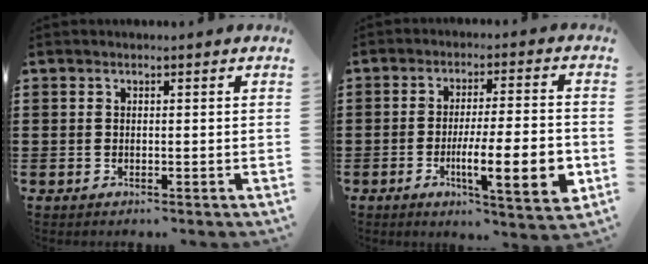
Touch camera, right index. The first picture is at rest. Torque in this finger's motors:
{"motor_torque": [1.41, -0.72, 0.76, 0.15]}